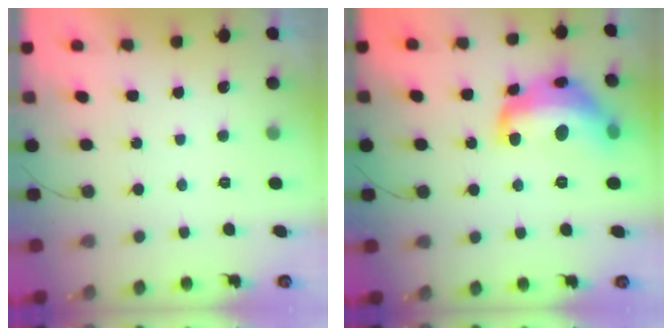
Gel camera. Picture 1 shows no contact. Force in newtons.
{"total": 17.8, "press": 17.8, "slide": 0.9}